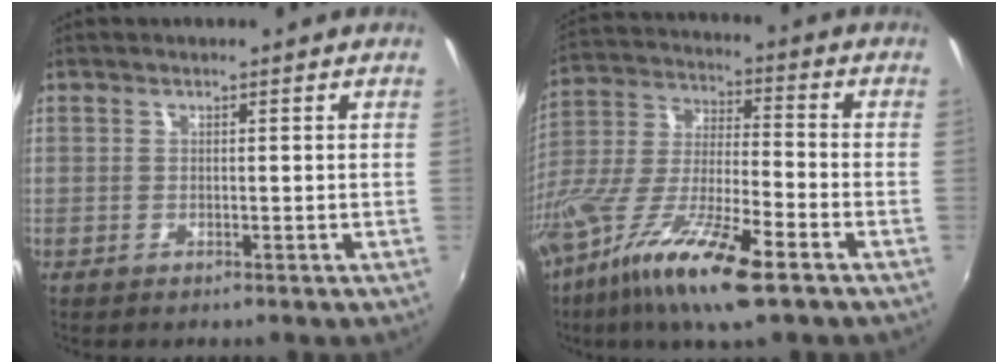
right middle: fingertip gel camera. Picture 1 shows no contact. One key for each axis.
{"total": 19.1, "fx": -11.3, "fy": 3.4, "fz": 15.0, "tx": -0.302, "ty": -0.049, "tz": -0.216}